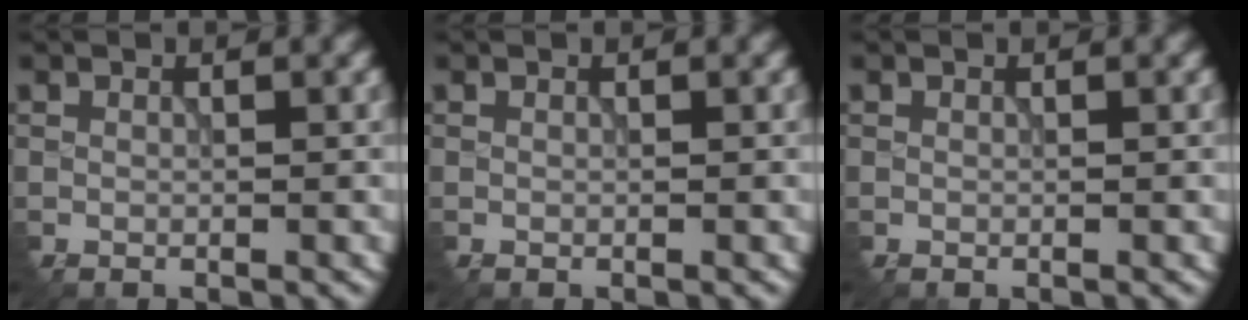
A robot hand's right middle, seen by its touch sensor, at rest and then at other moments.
{"total": 0.0}
{"total": 0.0}